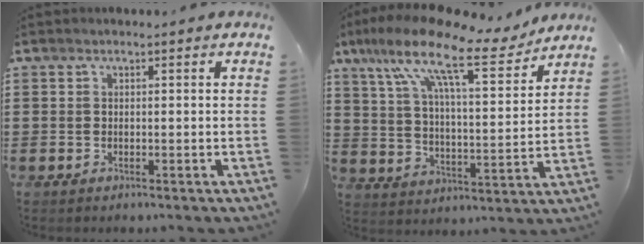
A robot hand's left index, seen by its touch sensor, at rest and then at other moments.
{"total": 14.9, "force": [10.6, 3.2, 10.0], "torque": [-0.212, -0.051, 0.174]}